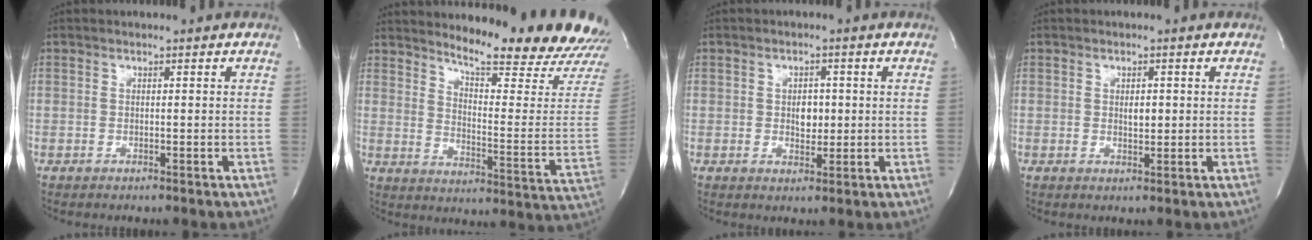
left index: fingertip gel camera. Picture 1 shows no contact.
{"total": 18.6, "force": [17.4, 0.3, 6.6], "torque": [-0.105, -0.108, 0.217]}
{"total": 3.0, "force": [0.2, 1.9, 2.3], "torque": [-0.032, 0.000, 0.005]}
{"total": 1.8, "force": [0.3, 0.9, 1.6], "torque": [-0.025, -0.001, 0.006]}